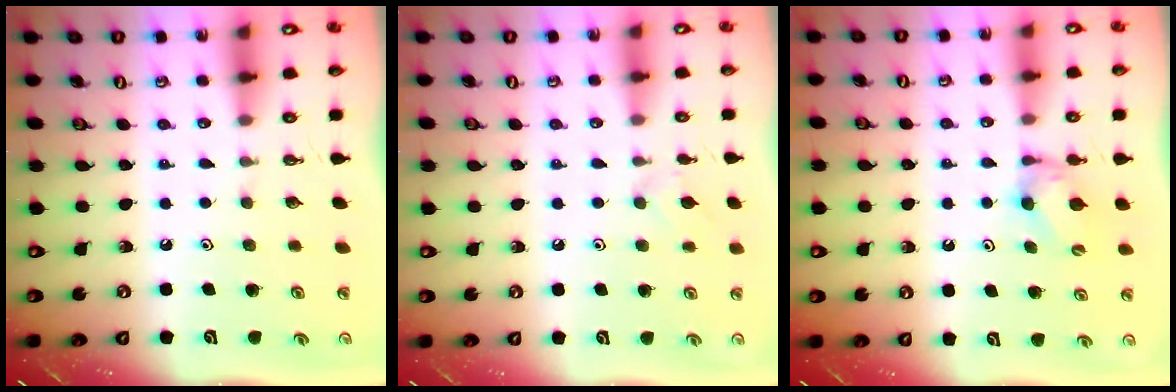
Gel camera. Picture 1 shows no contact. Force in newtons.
{"total": 4.2, "press": 4.2, "slide": 0.7}
{"total": 5.7, "press": 5.7, "slide": 0.4}